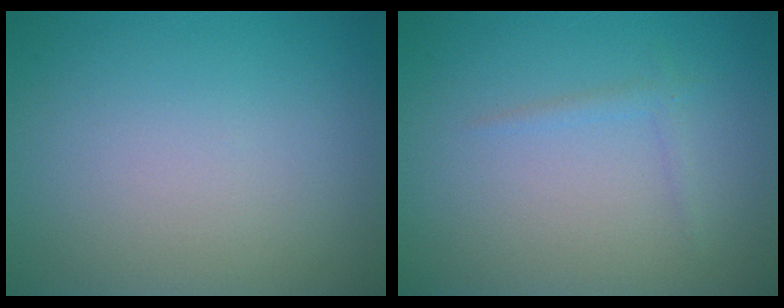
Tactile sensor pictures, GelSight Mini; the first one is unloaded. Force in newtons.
{"total": 0.8, "press": 0.8, "slide": 0.0}